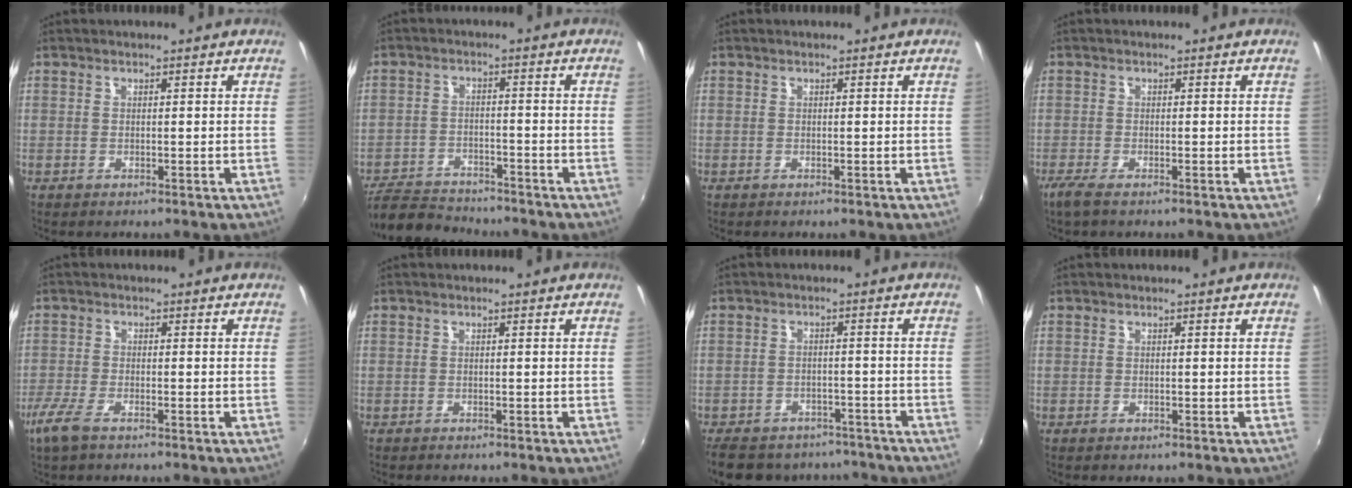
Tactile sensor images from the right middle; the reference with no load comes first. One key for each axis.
{"total": 8.8, "fx": -8.1, "fy": 2.8, "fz": 2.0, "tx": -0.068, "ty": 0.004, "tz": -0.137}
{"total": 0.0}
{"total": 2.7, "fx": -1.9, "fy": 0.3, "fz": 1.9, "tx": -0.044, "ty": -0.009, "tz": -0.037}
{"total": 4.7, "fx": -3.3, "fy": 1.3, "fz": 3.1, "tx": -0.083, "ty": -0.010, "tz": -0.066}
{"total": 0.5, "fx": -0.5, "fy": 0.2, "fz": 0.1, "tx": -0.003, "ty": 0.000, "tz": -0.008}
{"total": 16.2, "fx": -13.2, "fy": 7.5, "fz": 5.7, "tx": -0.137, "ty": 0.010, "tz": -0.174}
{"total": 0.0}